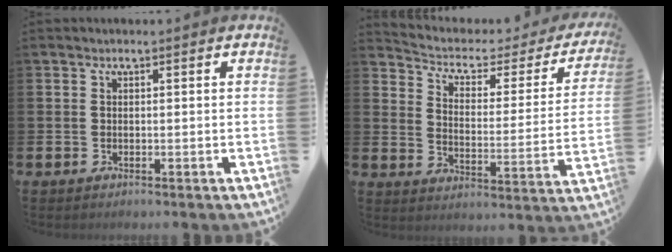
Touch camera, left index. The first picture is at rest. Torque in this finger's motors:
{"motor_torque": [0.37, -1.05, -0.11, 0.00]}